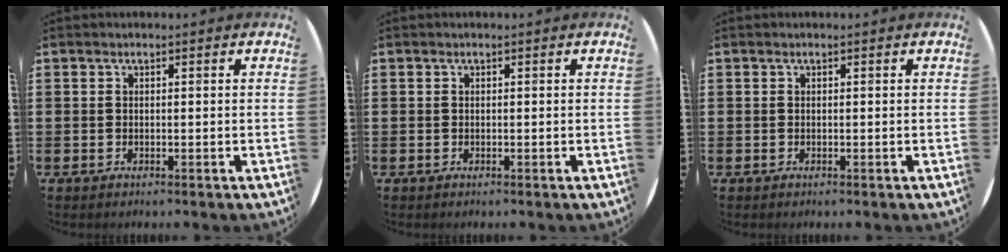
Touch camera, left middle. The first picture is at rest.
{"total": 0.0}
{"total": 0.0}